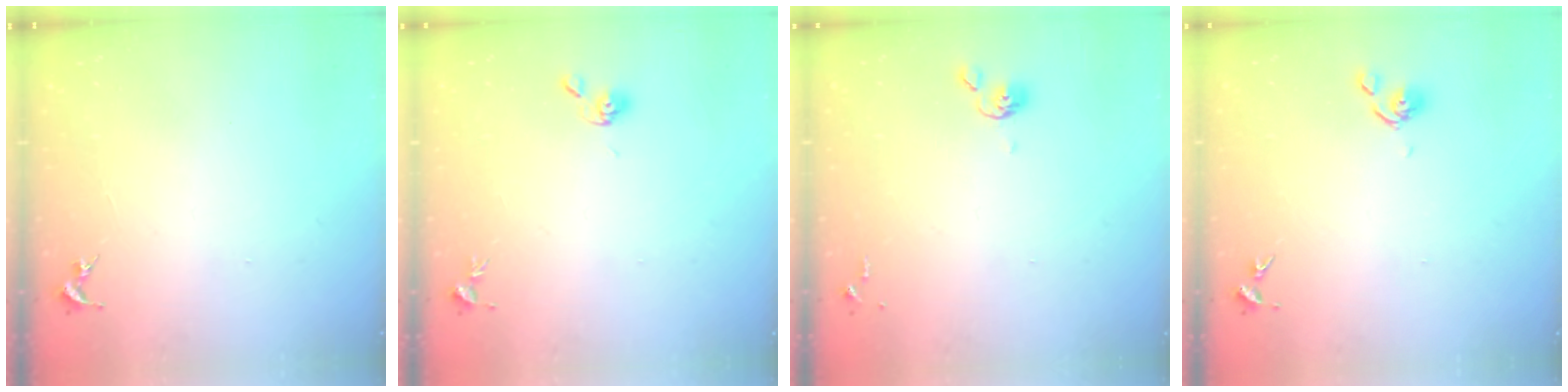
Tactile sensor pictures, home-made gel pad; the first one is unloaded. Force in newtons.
{"total": 5.6, "press": 5.6, "slide": 1.0}
{"total": 4.6, "press": 4.5, "slide": 0.5}
{"total": 6.0, "press": 5.9, "slide": 0.8}